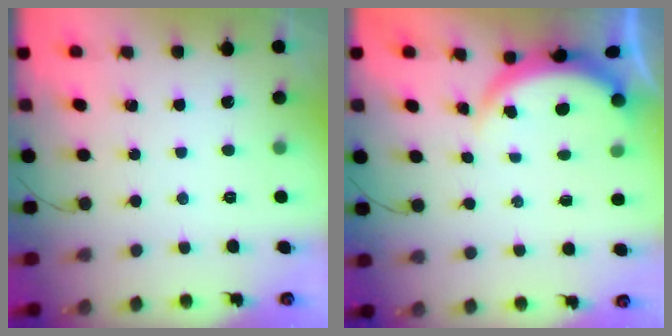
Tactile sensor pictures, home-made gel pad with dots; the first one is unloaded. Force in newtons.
{"total": 3.8, "press": 3.7, "slide": 0.7}